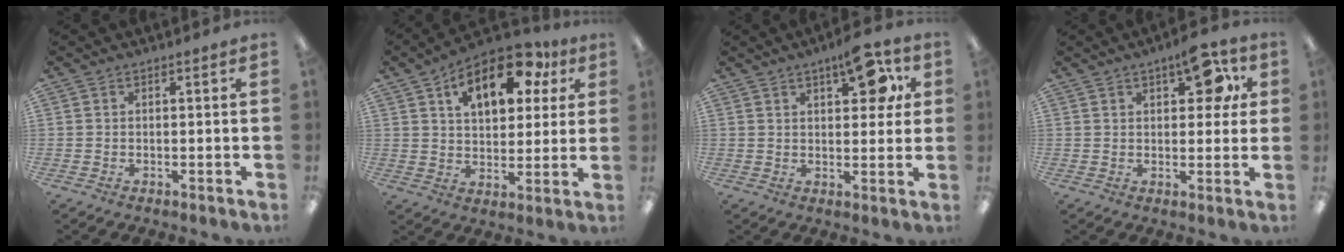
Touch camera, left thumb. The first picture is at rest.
{"total": 16.2, "force": [8.1, 8.8, 11.0], "torque": [-0.156, -0.022, 0.134]}
{"total": 10.1, "force": [5.4, 4.2, 7.5], "torque": [-0.089, -0.024, 0.084]}
{"total": 9.3, "force": [4.5, 4.3, 6.9], "torque": [-0.076, -0.017, 0.070]}